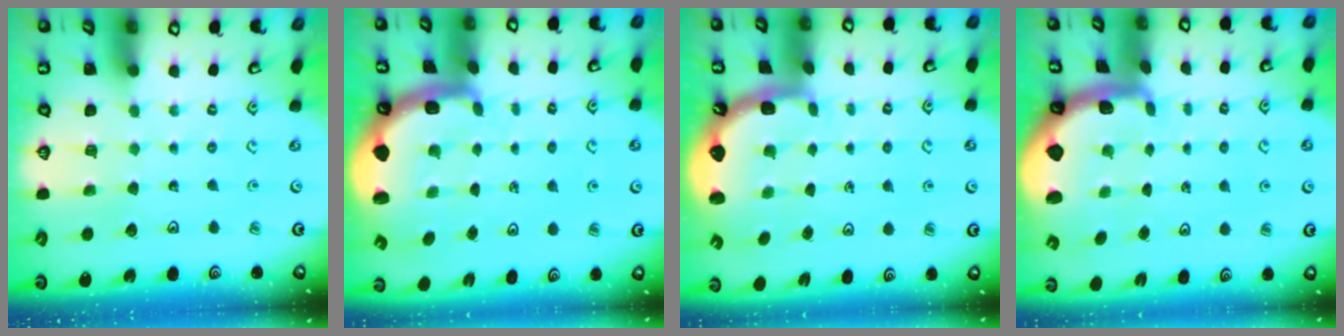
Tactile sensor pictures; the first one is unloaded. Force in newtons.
{"total": 3.2, "press": 3.0, "slide": 1.1}
{"total": 2.5, "press": 1.6, "slide": 1.9}
{"total": 1.7, "press": 1.7, "slide": 0.4}